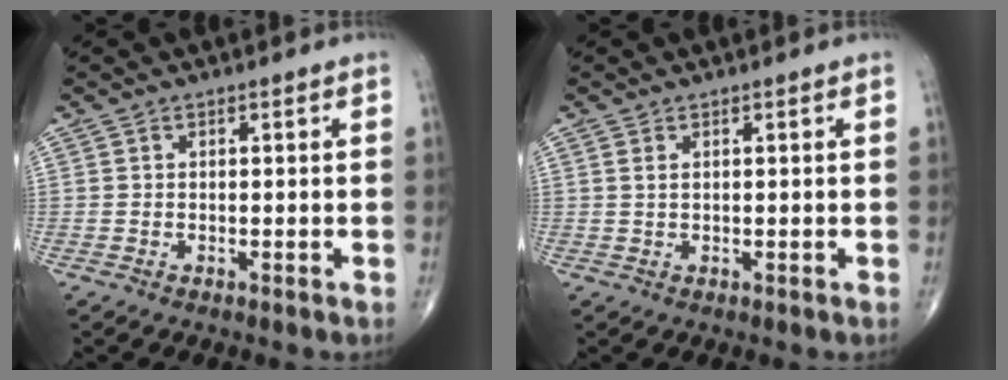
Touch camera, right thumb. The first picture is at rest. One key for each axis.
{"total": 0.8, "fx": 0.4, "fy": 0.3, "fz": 0.6, "tx": -0.011, "ty": 0.006, "tz": 0.009}